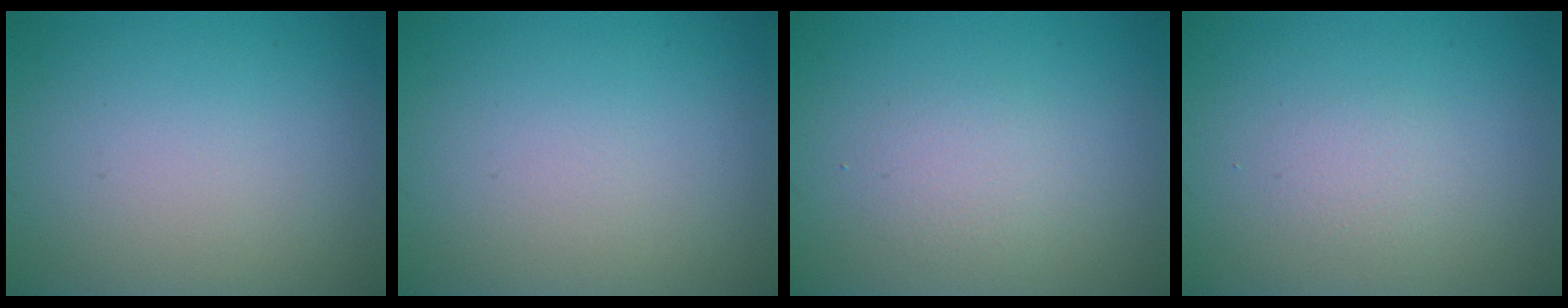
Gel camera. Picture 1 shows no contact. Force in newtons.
{"total": 0.0}
{"total": 1.6, "press": 1.6, "slide": 0.0}
{"total": 1.1, "press": 1.1, "slide": 0.1}